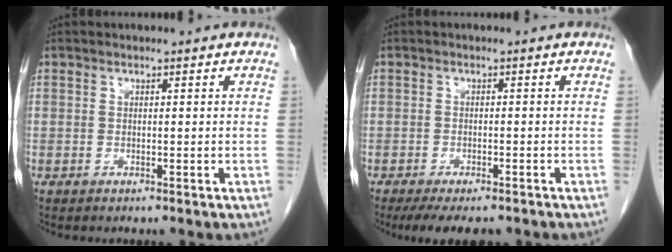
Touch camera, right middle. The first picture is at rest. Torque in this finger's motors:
{"motor_torque": [0.68, -0.65, -0.01, -0.01]}